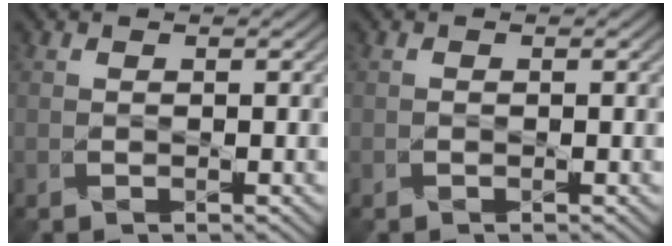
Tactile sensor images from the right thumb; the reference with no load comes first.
{"total": 0.0}